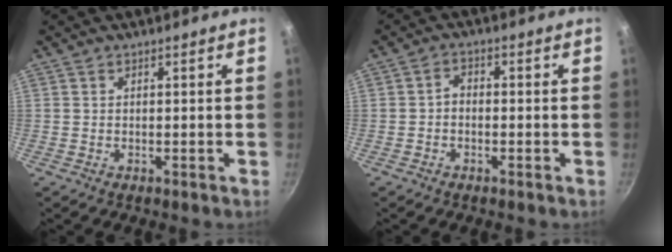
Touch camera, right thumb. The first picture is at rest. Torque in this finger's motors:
{"motor_torque": [-0.09, -0.06, 0.25, -0.13, 0.06]}